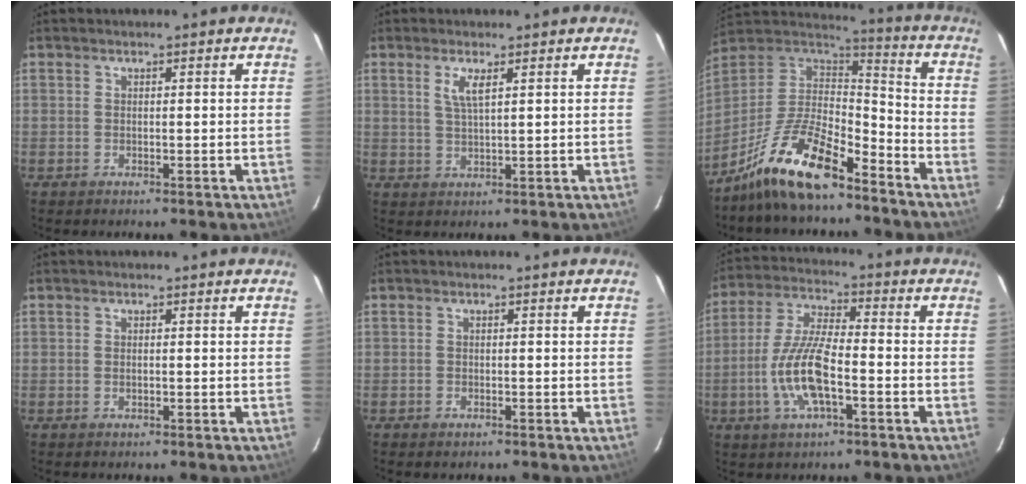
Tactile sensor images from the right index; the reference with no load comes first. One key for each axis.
{"total": 3.3, "fx": 1.6, "fy": 0.6, "fz": 2.9, "tx": -0.057, "ty": -0.001, "tz": 0.031}
{"total": 17.2, "fx": -12.2, "fy": 5.4, "fz": 11.0, "tx": -0.230, "ty": -0.004, "tz": -0.227}
{"total": 0.5, "fx": -0.1, "fy": 0.3, "fz": 0.4, "tx": -0.007, "ty": -0.001, "tz": -0.002}
{"total": 0.9, "fx": -0.6, "fy": 0.6, "fz": 0.2, "tx": -0.004, "ty": 0.000, "tz": -0.010}
{"total": 12.0, "fx": -3.9, "fy": 3.6, "fz": 10.8, "tx": -0.230, "ty": -0.001, "tz": -0.076}